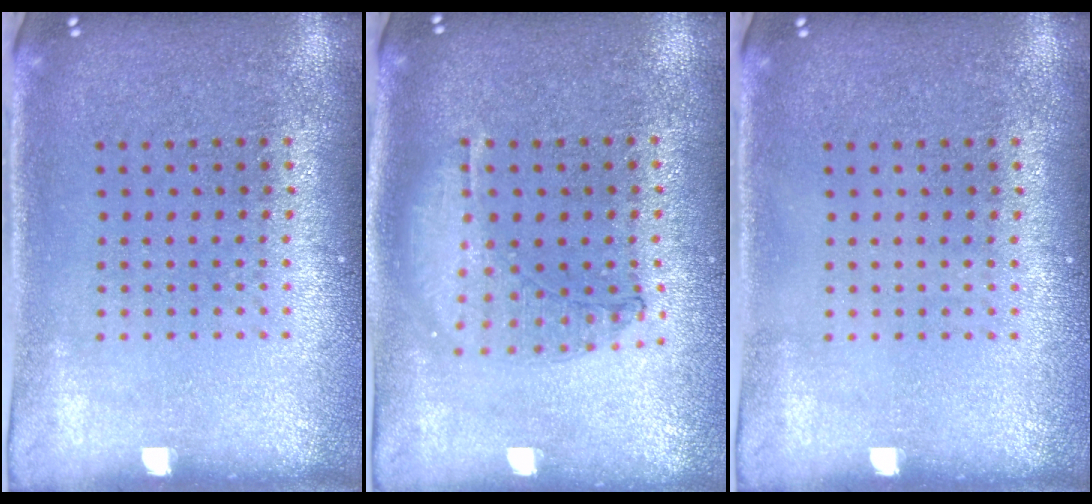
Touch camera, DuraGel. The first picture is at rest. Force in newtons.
{"total": 1.0, "press": 0.9, "slide": 0.3}
{"total": 0.0}